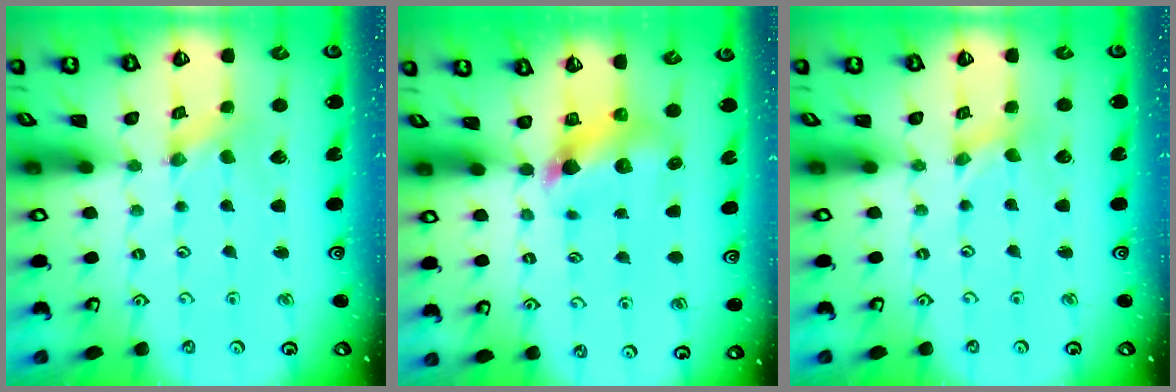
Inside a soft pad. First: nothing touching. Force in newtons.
{"total": 7.2, "press": 7.2, "slide": 0.8}
{"total": 0.0}